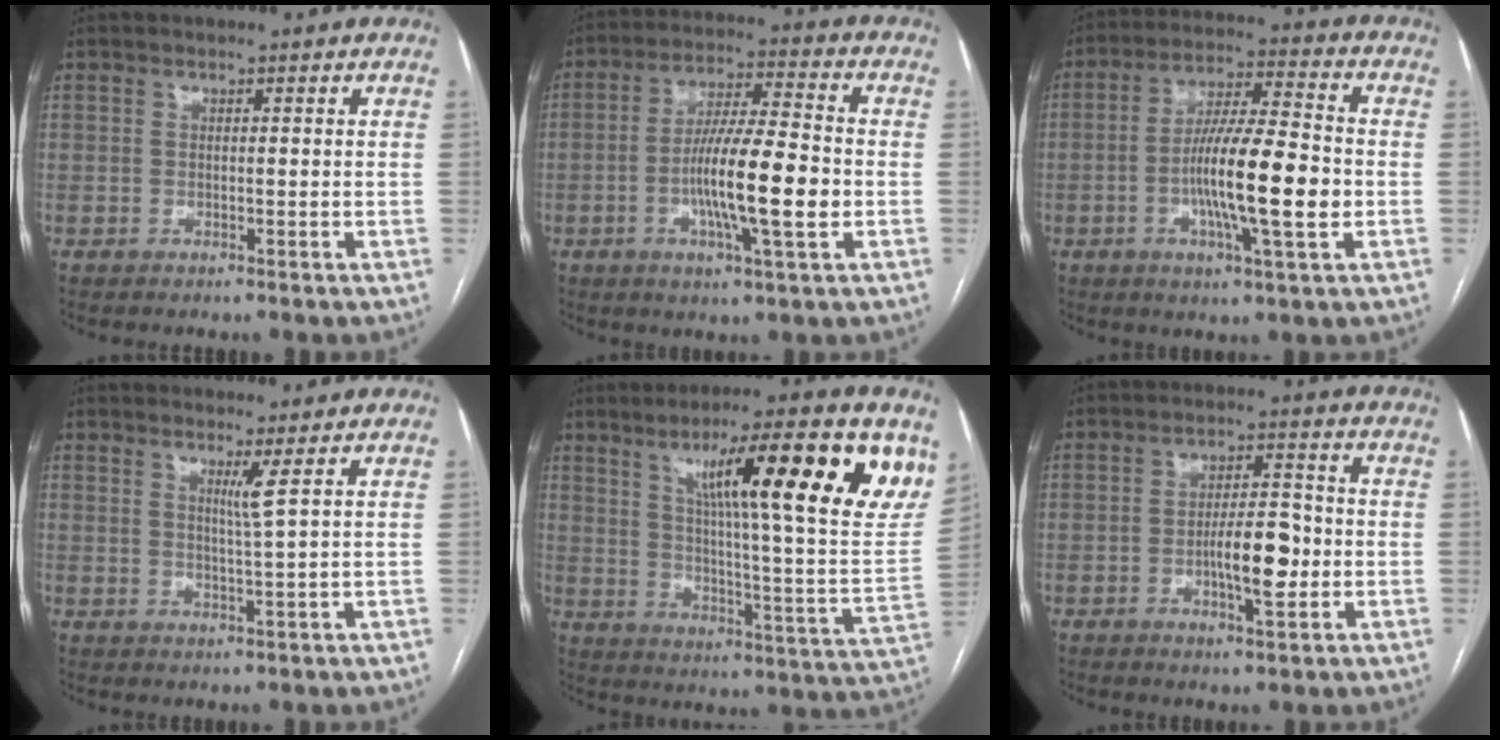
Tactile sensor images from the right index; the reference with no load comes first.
{"total": 12.7, "force": [-2.7, 1.1, 12.3], "torque": [-0.218, -0.001, -0.052]}
{"total": 13.7, "force": [-2.7, 1.2, 13.4], "torque": [-0.235, -0.001, -0.051]}
{"total": 2.3, "force": [1.2, -1.0, 1.7], "torque": [-0.036, -0.016, 0.026]}
{"total": 24.0, "force": [12.4, 1.6, 20.5], "torque": [-0.271, -0.003, 0.174]}
{"total": 7.7, "force": [-1.7, 2.1, 7.2], "torque": [-0.121, 0.008, -0.026]}